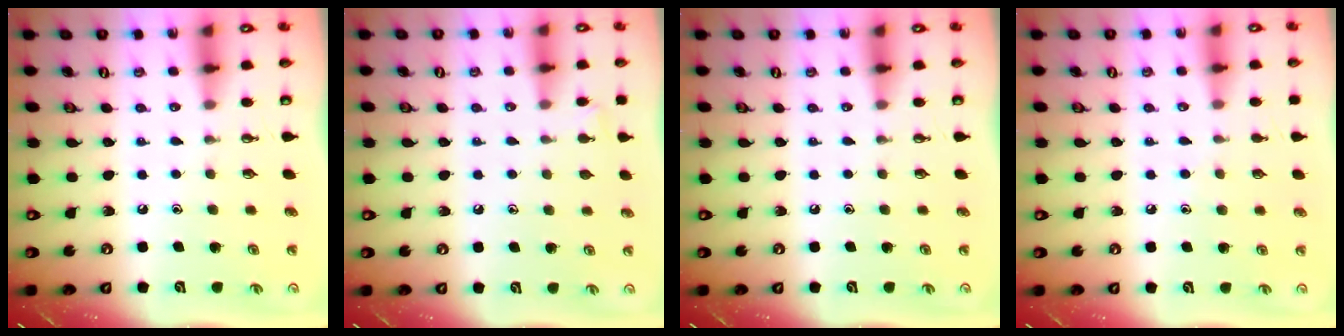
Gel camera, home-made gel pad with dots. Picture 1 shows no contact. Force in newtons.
{"total": 3.5, "press": 3.5, "slide": 0.5}
{"total": 0.0}
{"total": 5.6, "press": 5.6, "slide": 0.6}